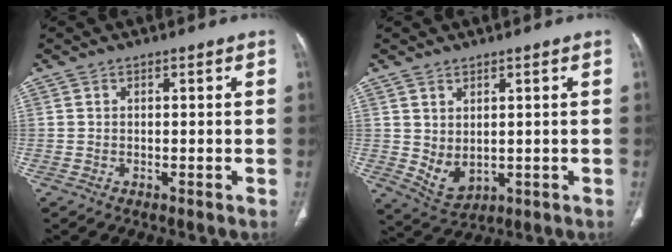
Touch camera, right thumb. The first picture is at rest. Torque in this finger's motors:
{"motor_torque": [-0.64, 0.33, -0.11, 0.16, 0.12]}